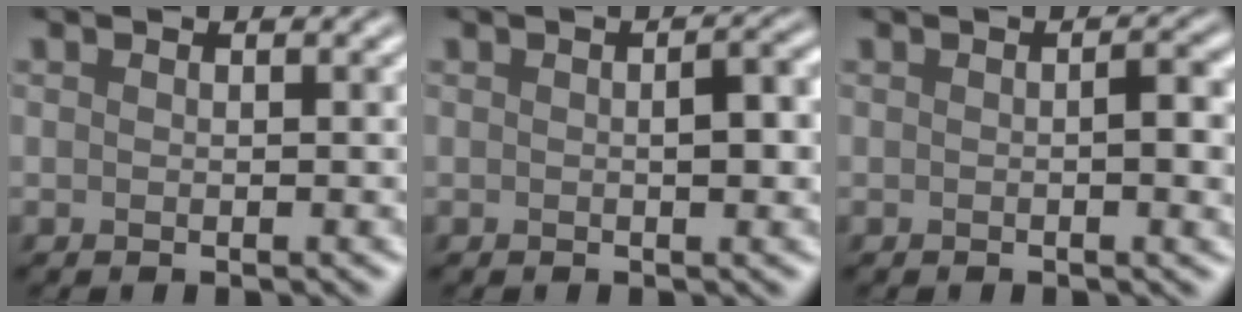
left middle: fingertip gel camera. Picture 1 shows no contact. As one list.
[{"total": 2.9, "force": [0.1, 0.8, 2.8], "torque": [-0.040, 0.004, 0.000]}, {"total": 2.6, "force": [-0.1, 0.5, 2.6], "torque": [-0.038, 0.001, -0.001]}]